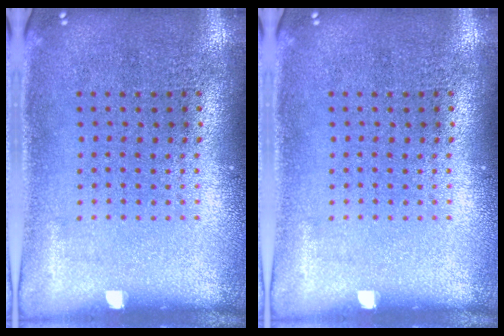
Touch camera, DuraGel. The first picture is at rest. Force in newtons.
{"total": 0.0}